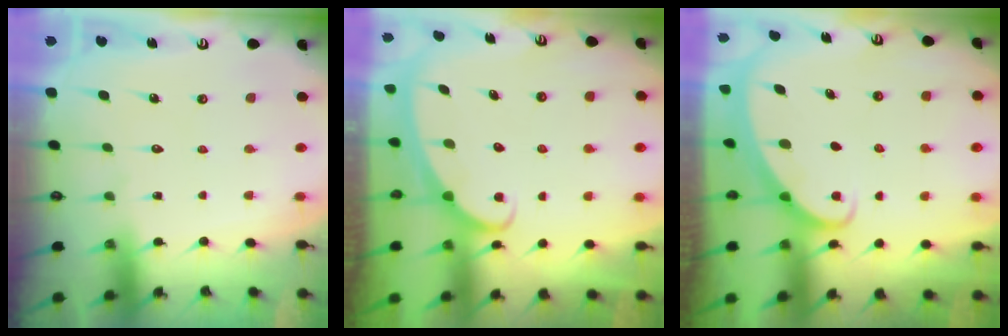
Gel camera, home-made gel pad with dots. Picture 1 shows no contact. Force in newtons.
{"total": 2.4, "press": 2.4, "slide": 0.4}
{"total": 1.8, "press": 1.8, "slide": 0.1}